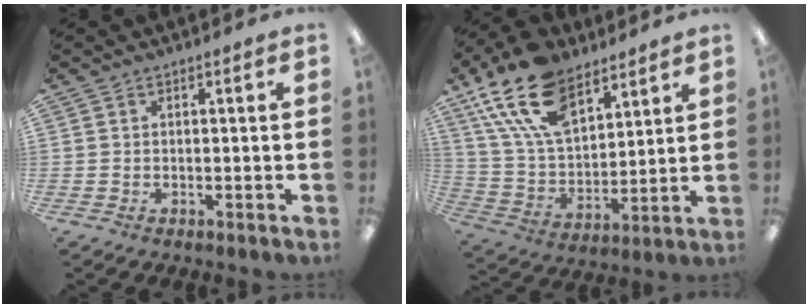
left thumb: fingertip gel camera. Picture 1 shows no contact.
{"total": 20.2, "force": [12.2, 11.2, 11.6], "torque": [-0.249, -0.051, 0.221]}